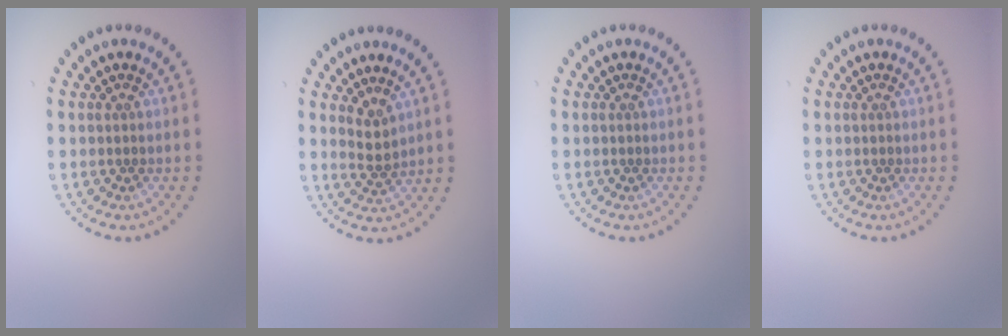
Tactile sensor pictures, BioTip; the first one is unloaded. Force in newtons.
{"total": 1.9, "press": 1.6, "slide": 1.0}
{"total": 0.0}
{"total": 0.0}